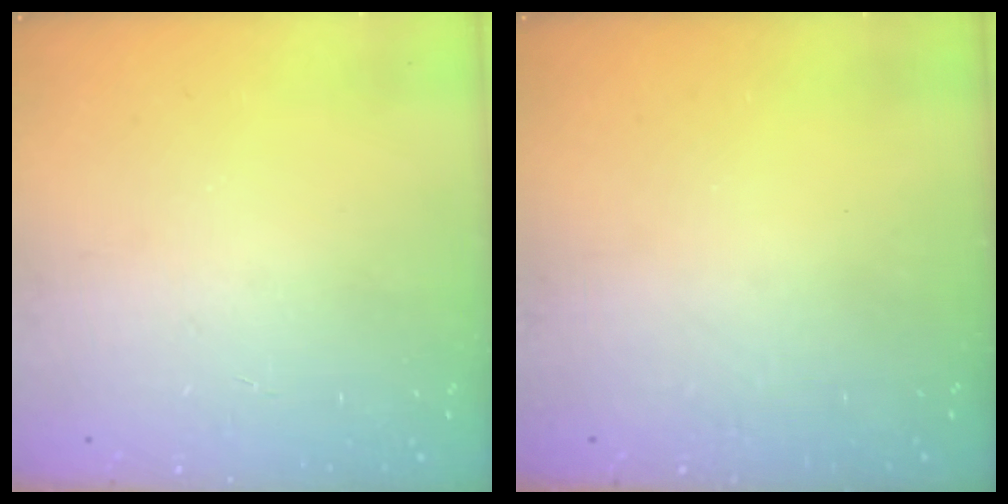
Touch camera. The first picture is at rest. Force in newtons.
{"total": 0.0}